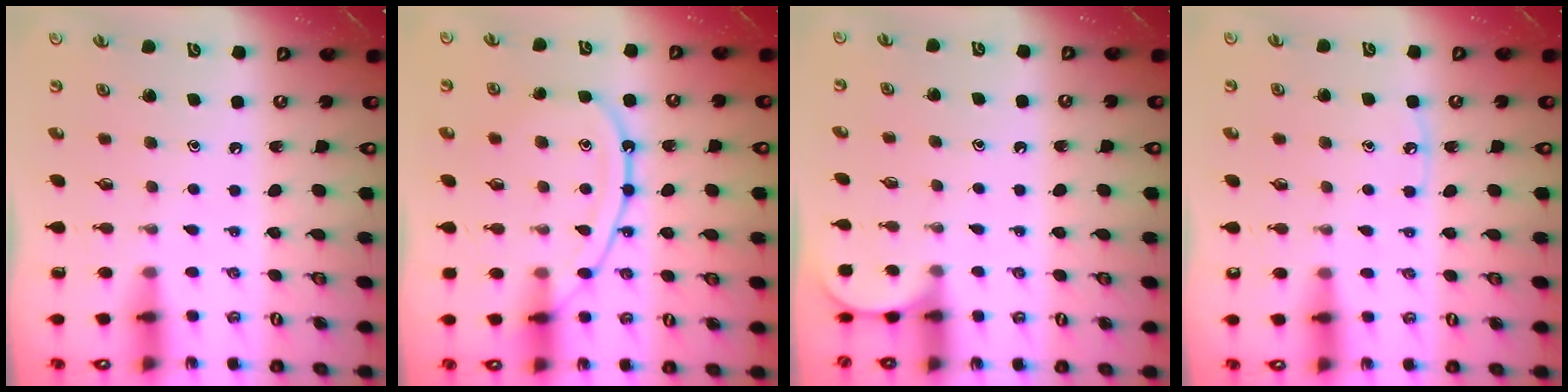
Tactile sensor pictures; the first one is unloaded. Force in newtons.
{"total": 12.0, "press": 12.0, "slide": 1.1}
{"total": 1.1, "press": 1.1, "slide": 0.1}
{"total": 3.2, "press": 3.1, "slide": 0.4}